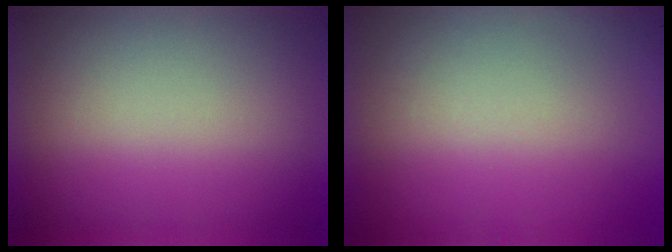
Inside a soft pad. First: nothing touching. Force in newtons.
{"total": 7.0}